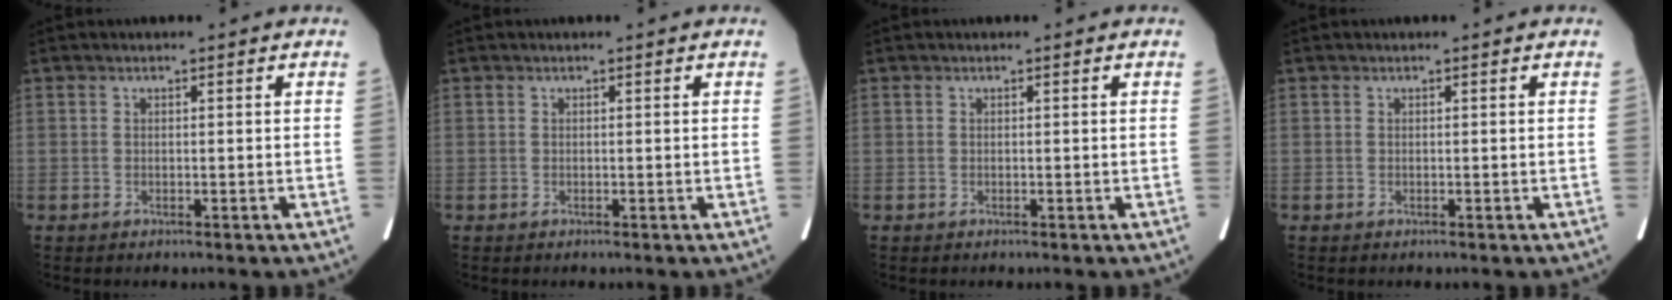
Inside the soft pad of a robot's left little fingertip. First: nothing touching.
{"total": 0.0}
{"total": 0.0}
{"total": 0.0}